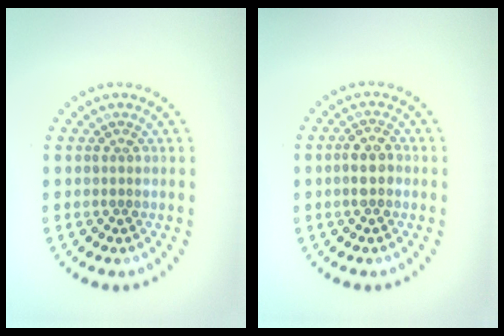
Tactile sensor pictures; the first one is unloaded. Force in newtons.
{"total": 2.1, "press": 2.0, "slide": 0.6}